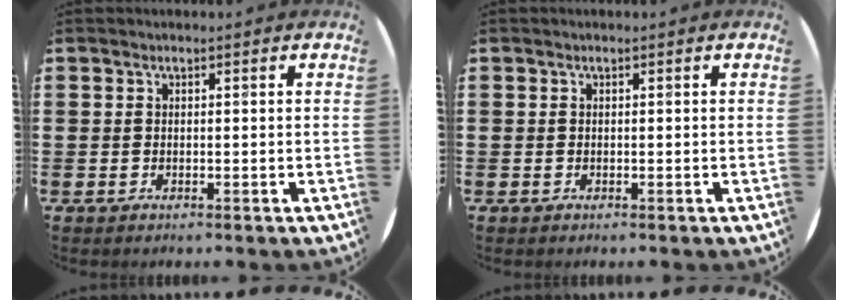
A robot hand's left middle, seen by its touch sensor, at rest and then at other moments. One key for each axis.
{"total": 0.0}